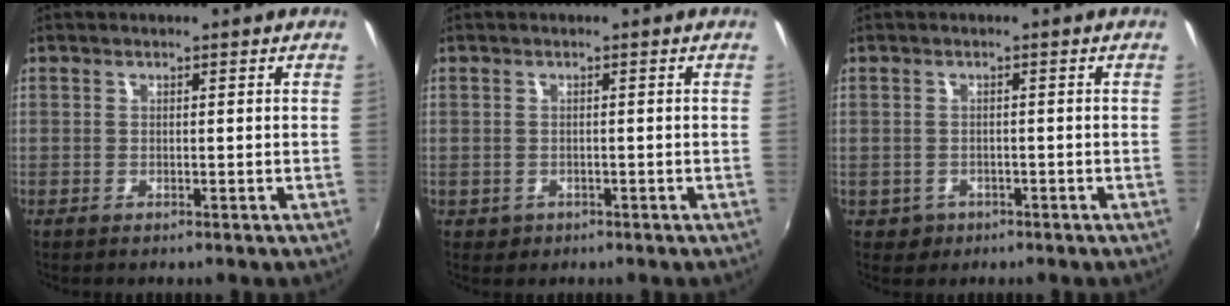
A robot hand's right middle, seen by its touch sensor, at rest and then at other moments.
{"total": 0.8, "force": [-0.3, 0.7, 0.2], "torque": [-0.003, -0.004, -0.003]}
{"total": 3.0, "force": [-1.1, 2.7, 0.7], "torque": [-0.023, -0.003, -0.011]}